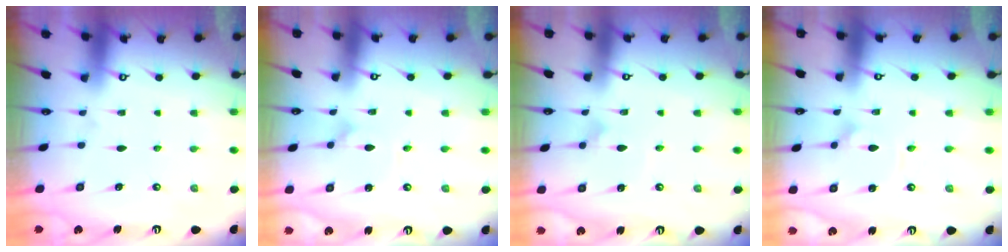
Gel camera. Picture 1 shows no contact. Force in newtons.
{"total": 1.9, "press": 1.9, "slide": 0.2}
{"total": 3.0, "press": 3.0, "slide": 0.2}
{"total": 2.5, "press": 2.5, "slide": 0.1}